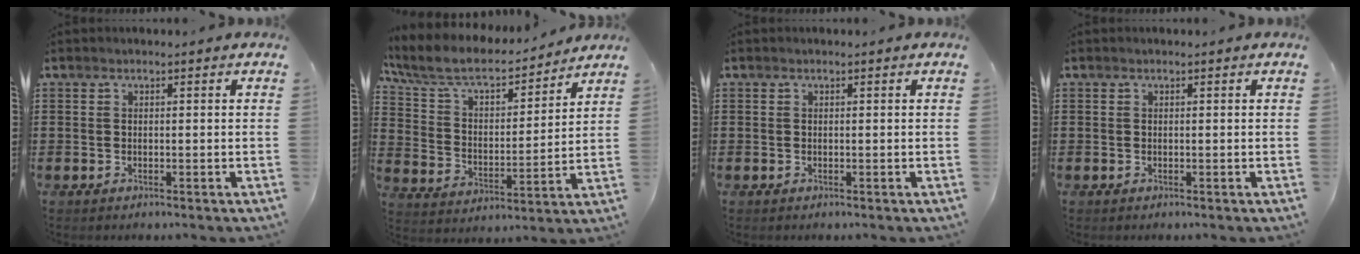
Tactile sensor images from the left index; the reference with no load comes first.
{"total": 7.6, "force": [6.5, 2.3, 3.3], "torque": [-0.093, -0.039, 0.109]}
{"total": 0.0}
{"total": 0.0}